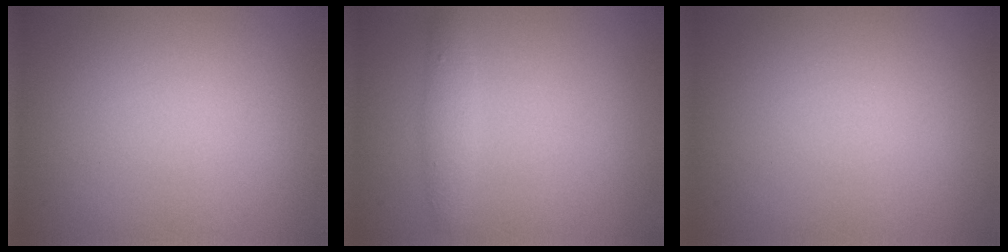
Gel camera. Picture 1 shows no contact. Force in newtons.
{"total": 1.6, "press": 1.6, "slide": 0.0}
{"total": 0.0}